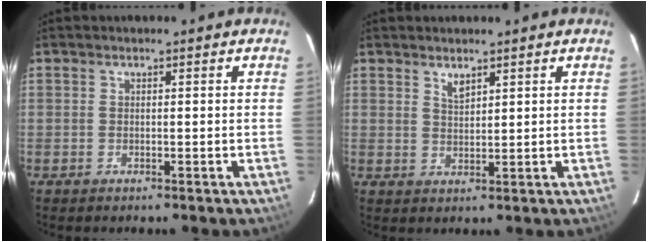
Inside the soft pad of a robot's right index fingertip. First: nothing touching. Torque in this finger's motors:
{"motor_torque": [0.35, 0.28, 0.16, 0.03]}